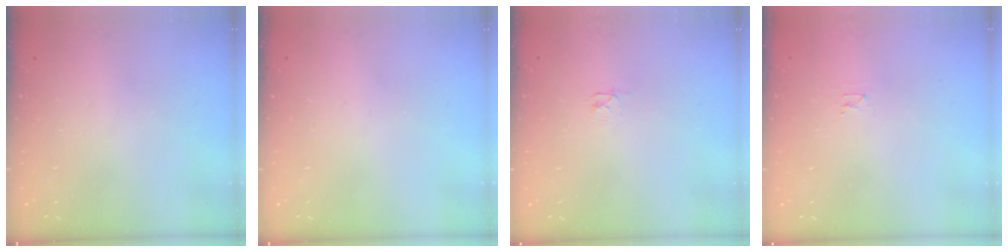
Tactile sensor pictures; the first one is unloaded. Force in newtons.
{"total": 0.0}
{"total": 2.1, "press": 2.1, "slide": 0.3}
{"total": 2.4, "press": 2.4, "slide": 0.3}